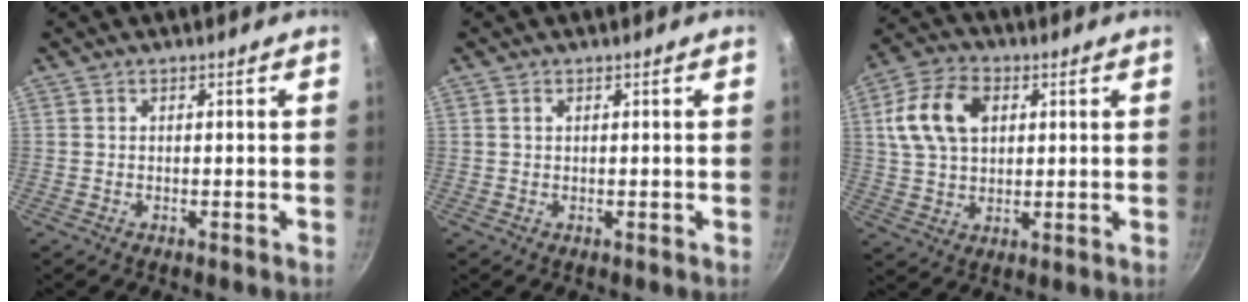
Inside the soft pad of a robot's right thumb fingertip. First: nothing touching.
{"total": 0.6, "force": [0.3, 0.3, 0.4], "torque": [-0.006, 0.002, 0.005]}
{"total": 12.3, "force": [3.3, 8.4, 8.4], "torque": [-0.143, 0.006, 0.053]}